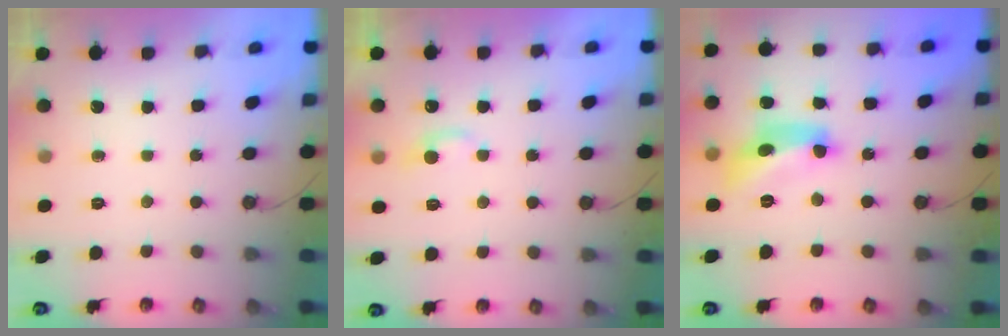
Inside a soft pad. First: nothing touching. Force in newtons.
{"total": 1.8, "press": 1.7, "slide": 0.6}
{"total": 9.8, "press": 9.8, "slide": 0.3}